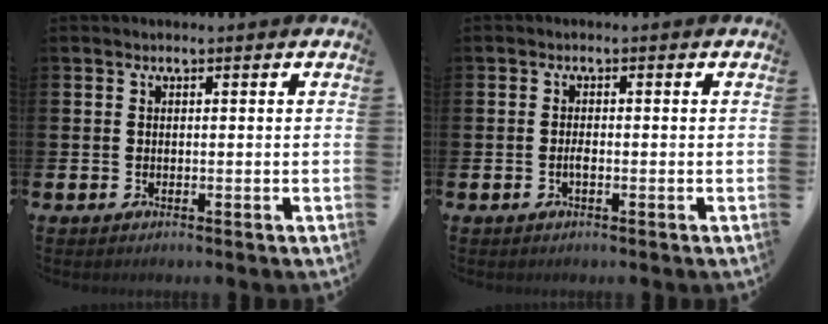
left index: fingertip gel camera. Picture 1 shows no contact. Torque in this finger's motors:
{"motor_torque": [0.31, 0.20, 0.08, 0.01]}